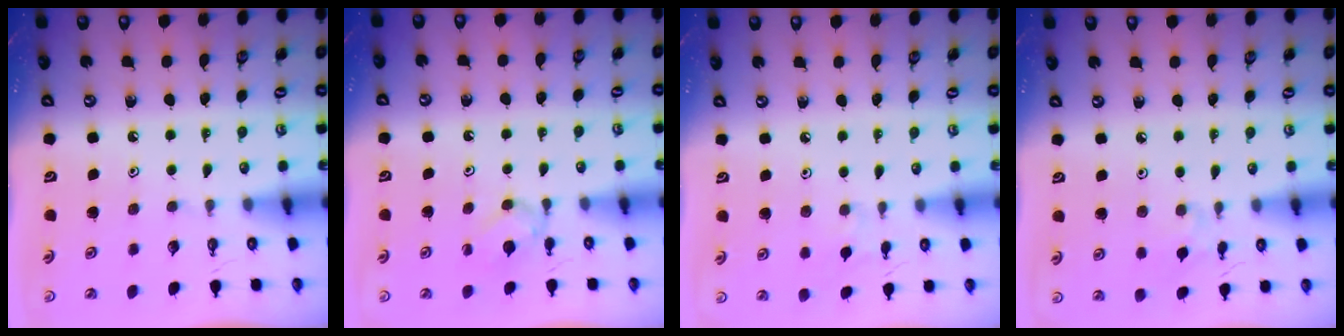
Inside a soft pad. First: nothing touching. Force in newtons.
{"total": 3.4, "press": 3.3, "slide": 0.7}
{"total": 2.3, "press": 2.3, "slide": 0.6}
{"total": 2.1, "press": 2.1, "slide": 0.4}